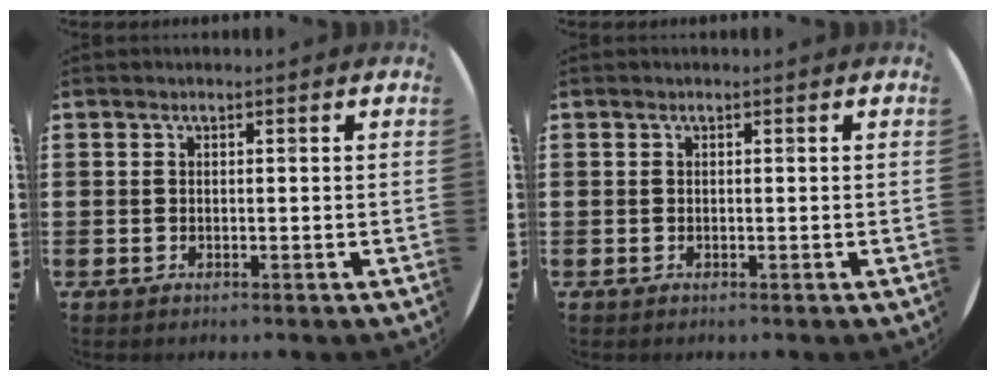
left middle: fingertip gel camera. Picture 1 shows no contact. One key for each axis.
{"total": 0.0}